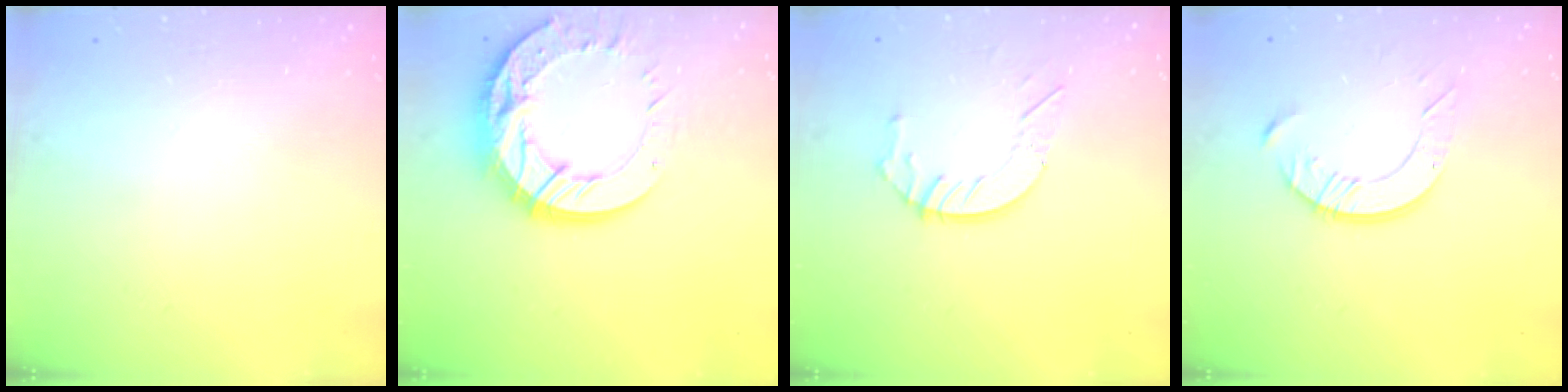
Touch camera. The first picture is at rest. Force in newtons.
{"total": 20.2, "press": 20.1, "slide": 1.8}
{"total": 6.7, "press": 6.7, "slide": 0.3}
{"total": 8.2, "press": 8.2, "slide": 0.8}